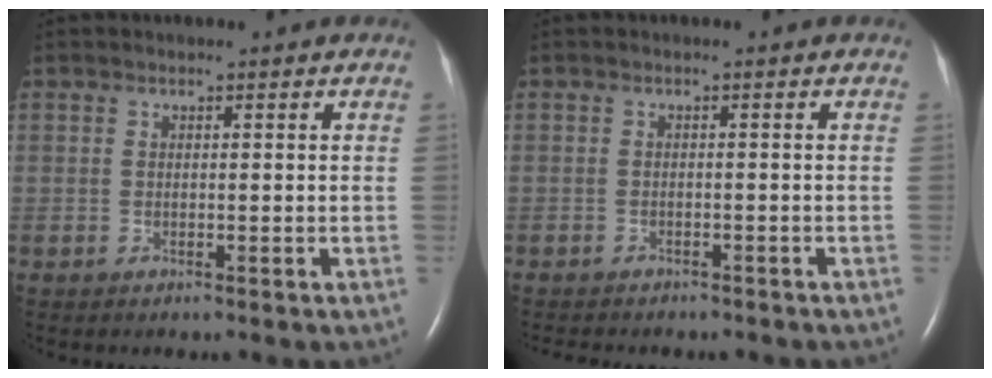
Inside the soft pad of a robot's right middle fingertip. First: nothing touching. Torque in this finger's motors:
{"motor_torque": [0.06, -0.12, 0.16, 0.03]}